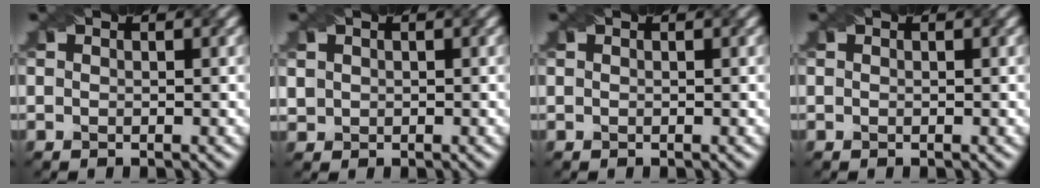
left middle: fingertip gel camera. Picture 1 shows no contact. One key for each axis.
{"total": 1.0, "fx": 0.3, "fy": 0.9, "fz": 0.1, "tx": -0.014, "ty": 0.006, "tz": 0.024}
{"total": 0.0}
{"total": 0.0}